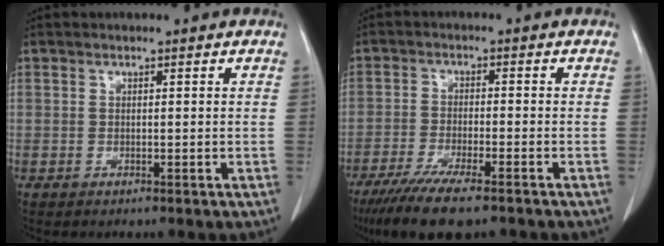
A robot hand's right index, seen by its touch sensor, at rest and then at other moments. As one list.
[{"total": 10.2, "force": [-7.7, 1.2, 6.6], "torque": [-0.107, -0.023, -0.123]}]